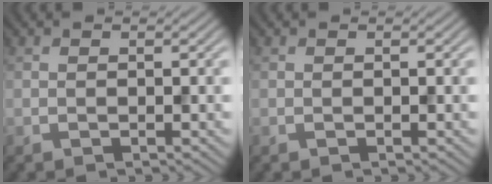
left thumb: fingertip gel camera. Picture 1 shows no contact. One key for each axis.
{"total": 0.0}